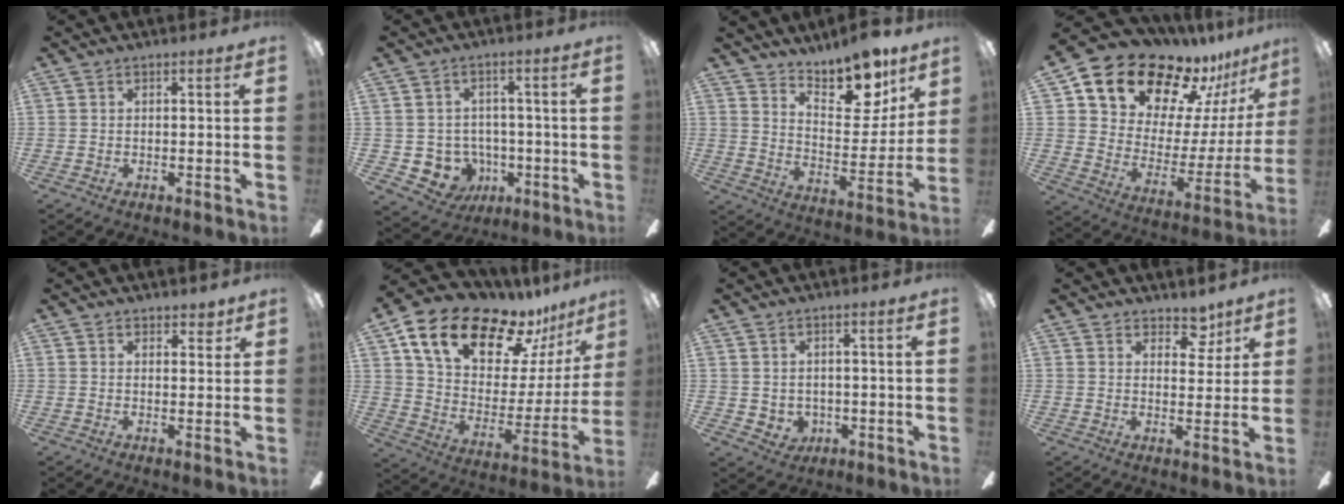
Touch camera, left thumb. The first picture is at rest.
{"total": 6.8, "force": [-0.6, 6.7, 1.3], "torque": [-0.055, 0.000, -0.003]}
{"total": 15.5, "force": [12.5, 5.8, 7.0], "torque": [-0.092, -0.093, 0.215]}
{"total": 19.1, "force": [14.8, 10.0, 6.7], "torque": [-0.129, -0.107, 0.277]}
{"total": 2.8, "force": [2.4, 1.3, 0.8], "torque": [0.005, -0.011, 0.040]}
{"total": 20.6, "force": [15.0, 10.1, 10.0], "torque": [-0.173, -0.096, 0.271]}
{"total": 3.0, "force": [0.8, 2.8, 0.8], "torque": [-0.013, -0.004, 0.015]}
{"total": 6.3, "force": [4.7, 3.5, 2.2], "torque": [-0.009, -0.026, 0.079]}